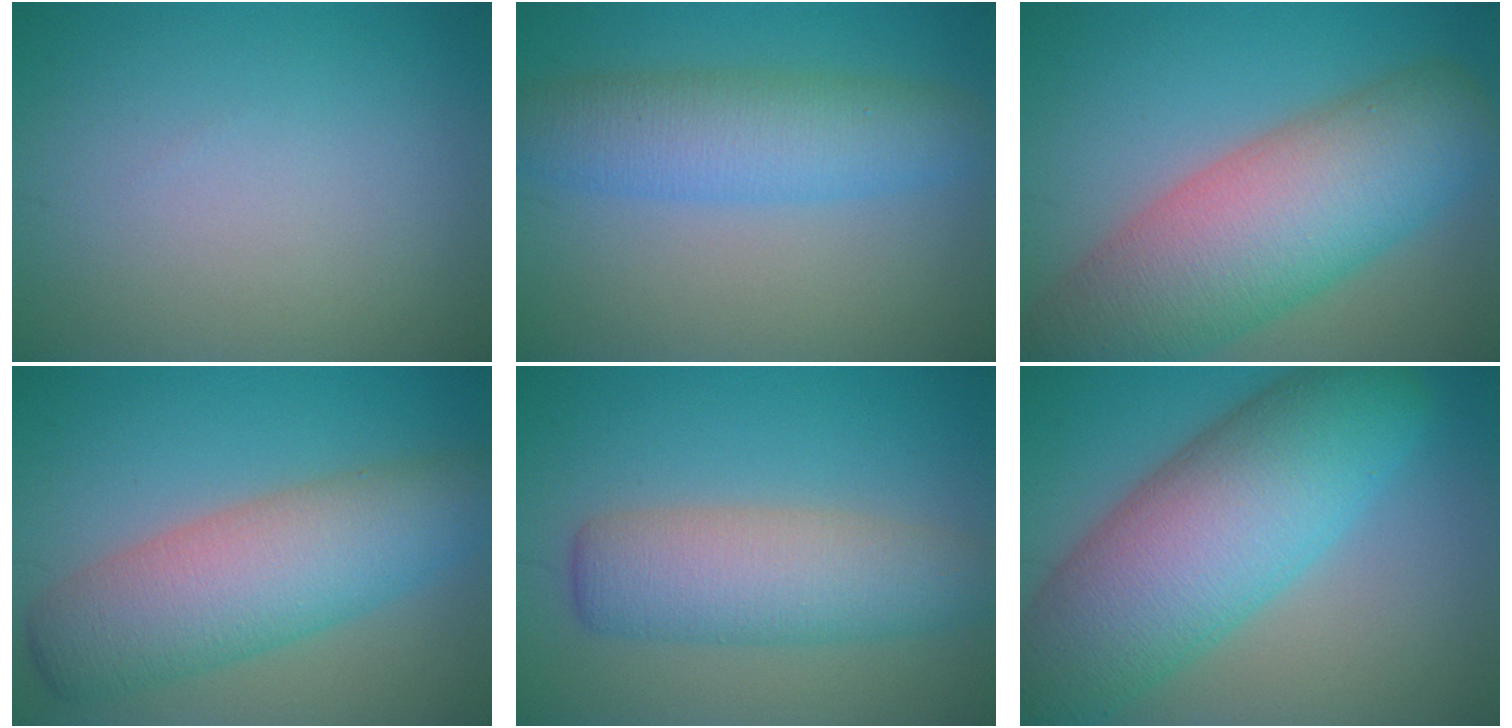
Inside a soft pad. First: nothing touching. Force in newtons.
{"total": 5.9, "press": 5.9, "slide": 0.1}
{"total": 11.9, "press": 11.9, "slide": 0.6}
{"total": 8.3, "press": 8.3, "slide": 0.2}
{"total": 6.2, "press": 6.2, "slide": 0.2}
{"total": 12.9, "press": 12.9, "slide": 0.5}